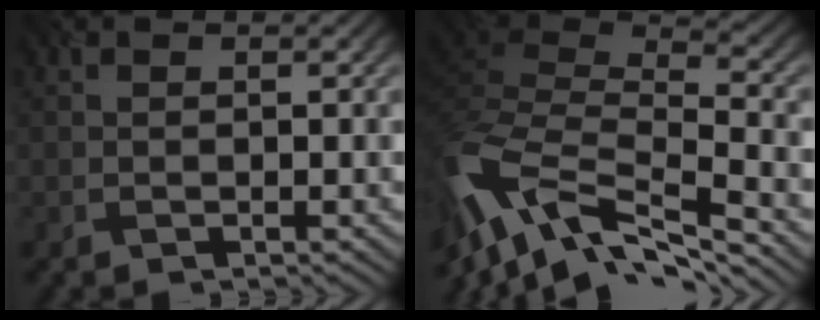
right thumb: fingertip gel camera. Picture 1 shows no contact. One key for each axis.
{"total": 13.8, "fx": -8.2, "fy": 5.5, "fz": 9.7, "tx": -0.246, "ty": -0.009, "tz": -0.150}